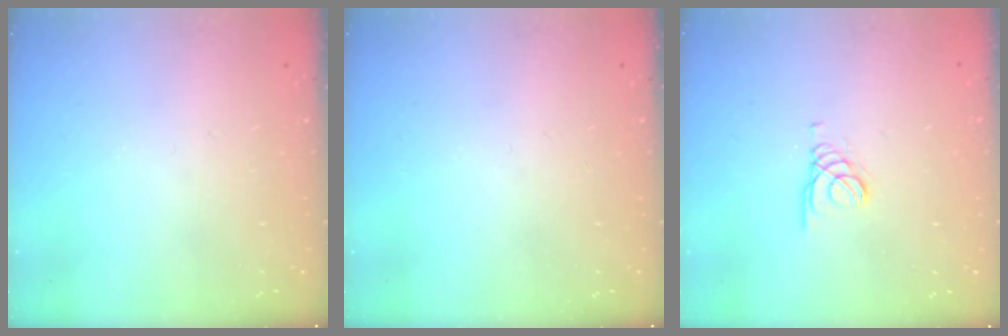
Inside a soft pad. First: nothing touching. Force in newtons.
{"total": 0.0}
{"total": 1.6, "press": 1.6, "slide": 0.0}